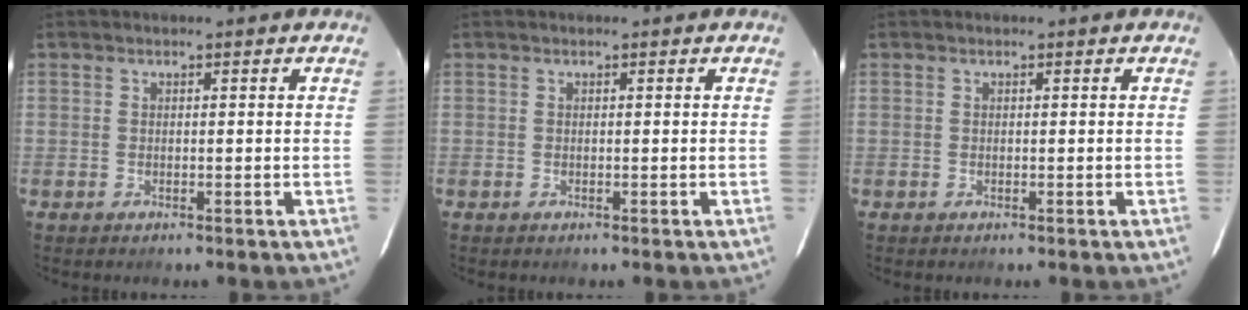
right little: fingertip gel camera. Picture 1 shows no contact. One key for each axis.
{"total": 0.0}
{"total": 0.0}